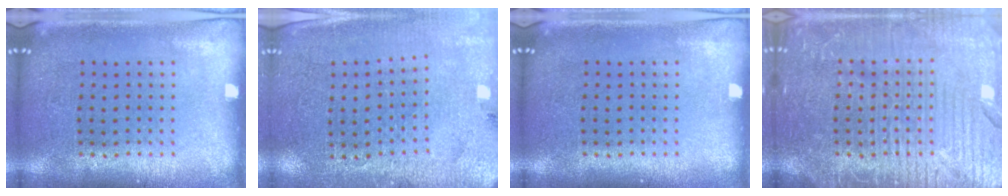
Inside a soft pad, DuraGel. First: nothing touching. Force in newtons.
{"total": 2.8, "press": 2.7, "slide": 0.5}
{"total": 0.0}
{"total": 7.2, "press": 7.2, "slide": 0.9}